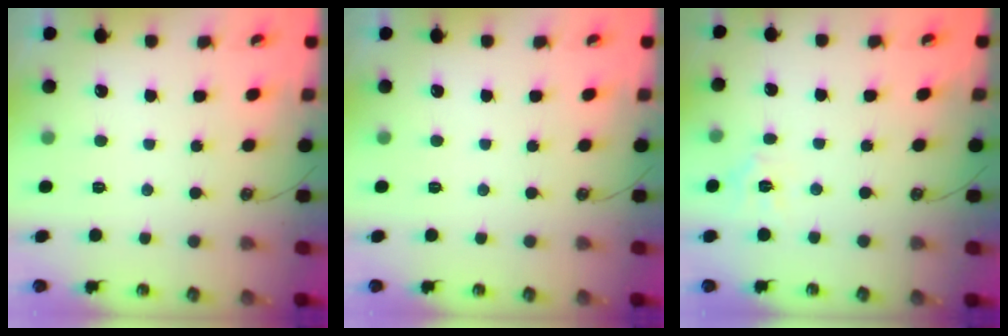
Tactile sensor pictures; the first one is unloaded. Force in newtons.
{"total": 0.0}
{"total": 3.5, "press": 3.5, "slide": 0.3}